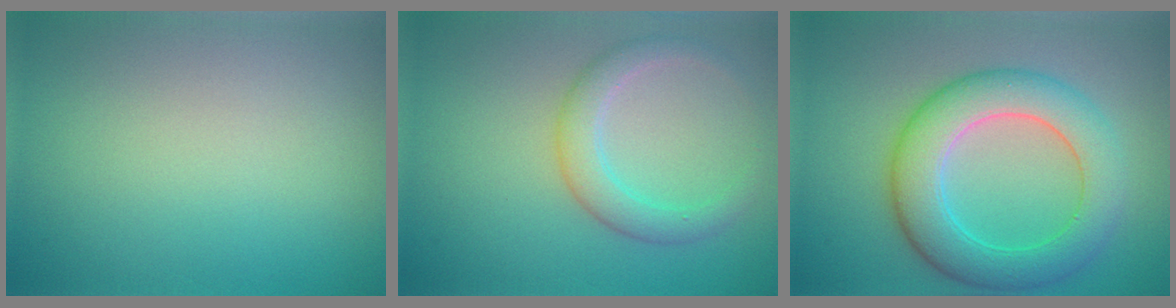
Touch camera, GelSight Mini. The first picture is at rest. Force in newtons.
{"total": 3.1, "press": 3.1, "slide": 0.3}
{"total": 7.2, "press": 7.2, "slide": 0.2}